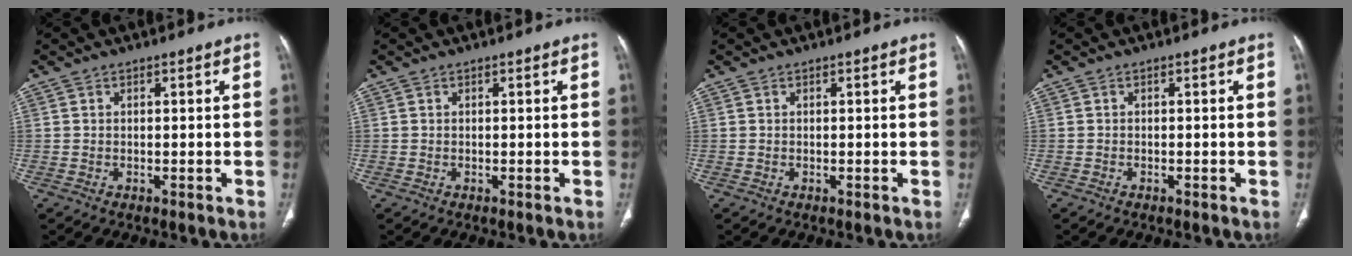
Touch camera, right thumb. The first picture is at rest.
{"total": 0.0}
{"total": 0.0}
{"total": 0.0}